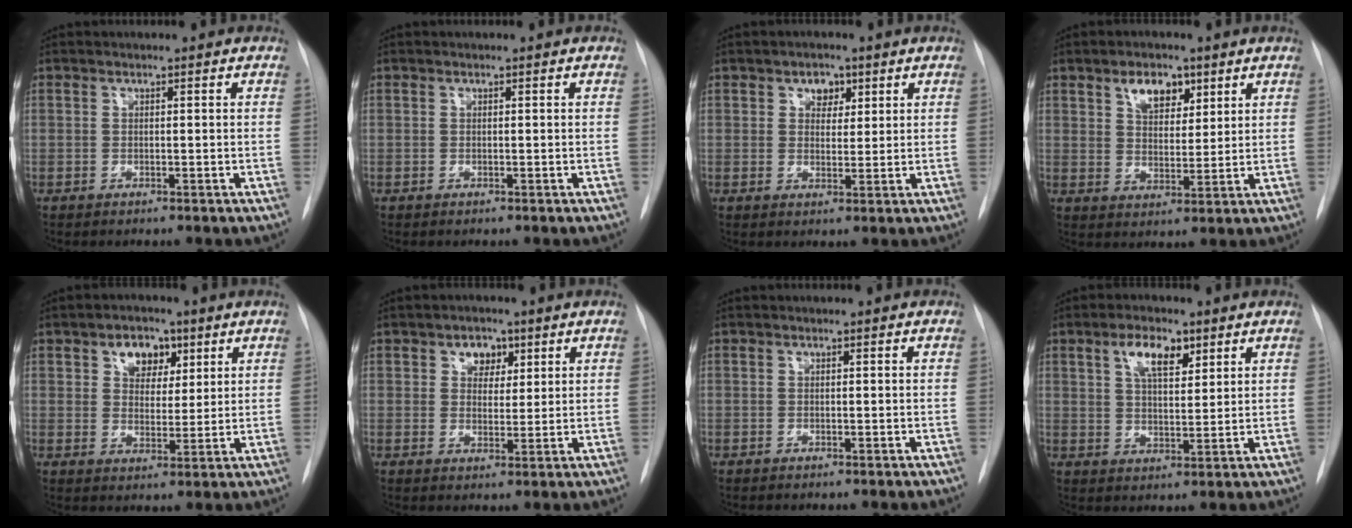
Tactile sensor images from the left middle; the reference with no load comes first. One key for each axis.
{"total": 0.0}
{"total": 3.3, "fx": 1.7, "fy": 2.2, "fz": 1.7, "tx": -0.022, "ty": 0.004, "tz": 0.027}
{"total": 5.9, "fx": 3.4, "fy": 3.3, "fz": 3.6, "tx": -0.061, "ty": 0.005, "tz": 0.061}
{"total": 5.8, "fx": 3.0, "fy": 3.9, "fz": 3.2, "tx": -0.049, "ty": 0.013, "tz": 0.050}
{"total": 4.0, "fx": 2.0, "fy": 2.8, "fz": 2.0, "tx": -0.029, "ty": 0.007, "tz": 0.034}
{"total": 0.0}
{"total": 6.4, "fx": 3.4, "fy": 2.5, "fz": 4.8, "tx": -0.091, "ty": 0.007, "tz": 0.061}